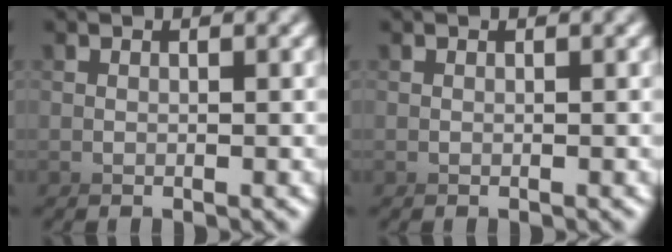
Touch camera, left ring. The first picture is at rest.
{"total": 0.0}